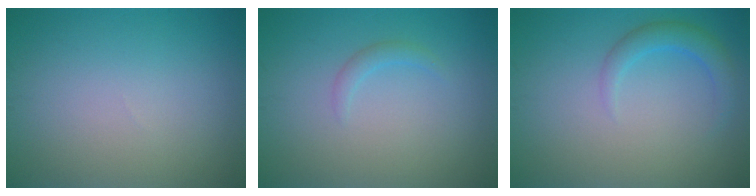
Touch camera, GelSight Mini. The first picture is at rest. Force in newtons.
{"total": 1.0, "press": 1.0, "slide": 0.1}
{"total": 2.4, "press": 2.4, "slide": 0.1}